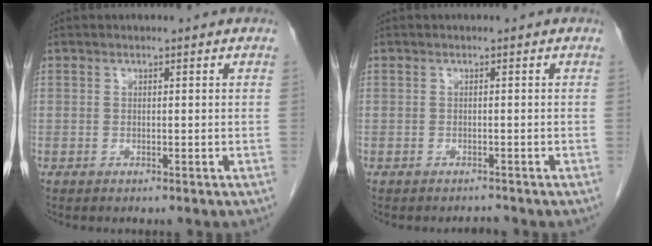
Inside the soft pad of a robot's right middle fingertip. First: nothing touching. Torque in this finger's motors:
{"motor_torque": [-0.16, -0.33, -0.03, -0.02]}